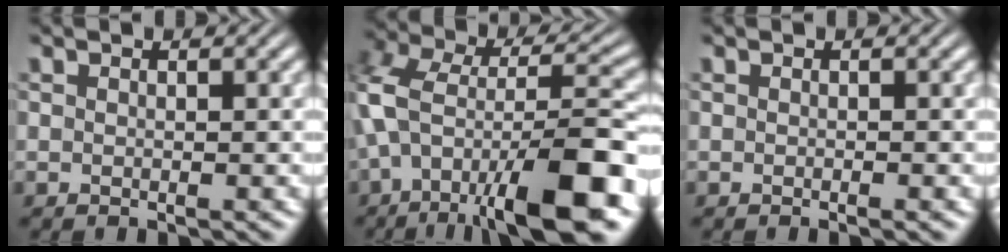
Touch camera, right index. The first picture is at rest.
{"total": 10.4, "force": [-2.8, 4.9, 8.7], "torque": [-0.162, -0.025, -0.027]}
{"total": 0.5, "force": [-0.4, -0.2, 0.2], "torque": [0.001, 0.003, -0.008]}